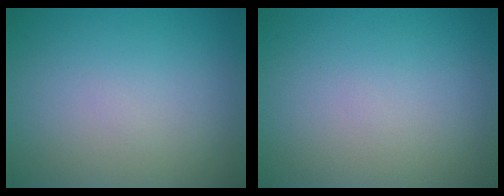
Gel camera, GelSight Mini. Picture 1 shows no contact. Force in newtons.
{"total": 0.0}